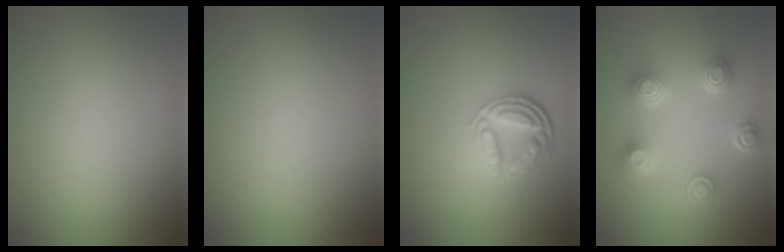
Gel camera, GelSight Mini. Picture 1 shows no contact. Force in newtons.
{"total": 0.0}
{"total": 4.5, "press": 3.4, "slide": 2.9}
{"total": 4.4, "press": 3.4, "slide": 2.7}